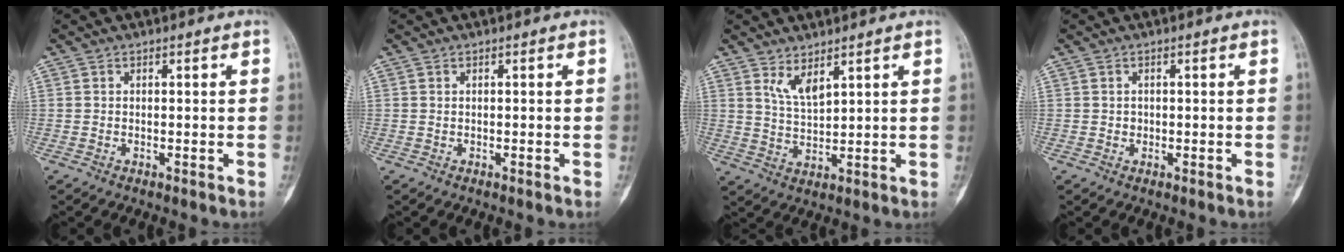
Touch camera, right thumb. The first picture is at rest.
{"total": 0.0}
{"total": 4.5, "force": [2.9, 1.7, 3.1], "torque": [-0.049, -0.024, 0.063]}
{"total": 0.8, "force": [-0.1, 0.8, 0.2], "torque": [0.001, 0.003, -0.002]}